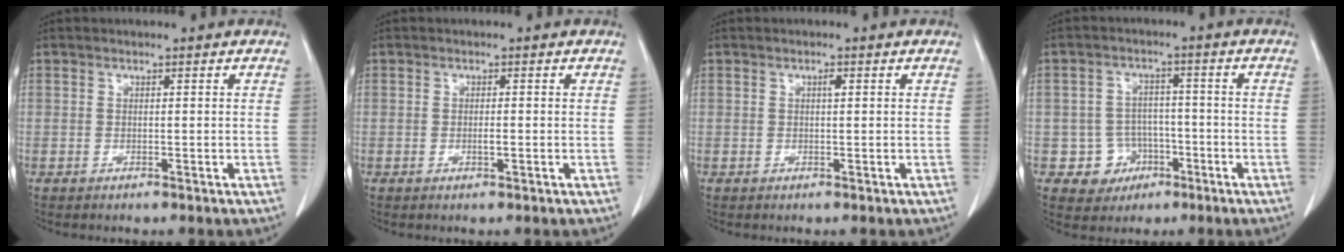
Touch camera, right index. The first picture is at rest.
{"total": 1.2, "force": [-0.2, 0.3, 1.2], "torque": [-0.023, -0.002, -0.002]}
{"total": 1.2, "force": [0.5, 0.3, 1.1], "torque": [-0.019, 0.000, 0.008]}
{"total": 6.0, "force": [-2.1, 5.6, 0.8], "torque": [-0.004, 0.013, -0.024]}